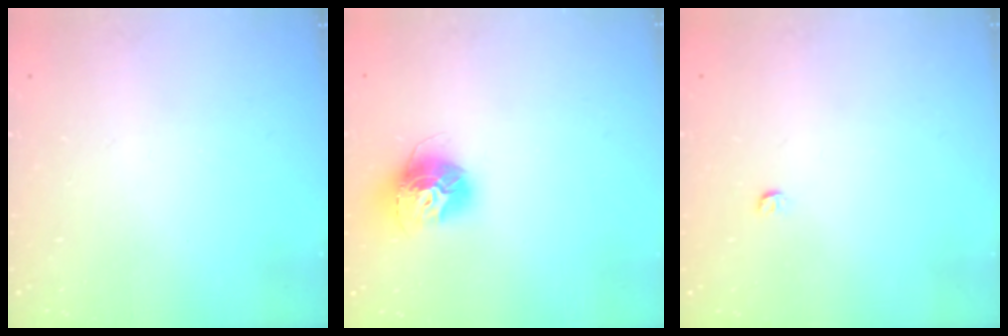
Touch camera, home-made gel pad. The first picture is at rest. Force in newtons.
{"total": 13.8, "press": 13.8, "slide": 1.0}
{"total": 3.1, "press": 3.1, "slide": 0.5}